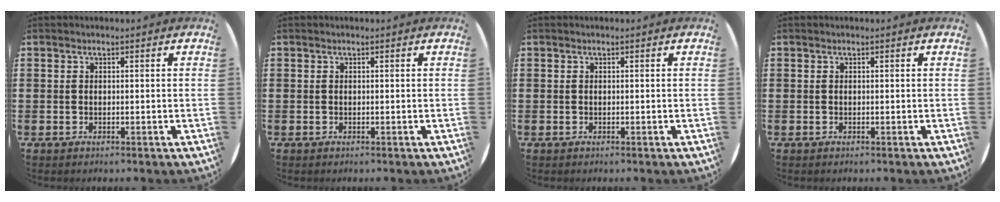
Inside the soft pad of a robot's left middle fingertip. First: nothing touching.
{"total": 0.0}
{"total": 0.0}
{"total": 0.0}